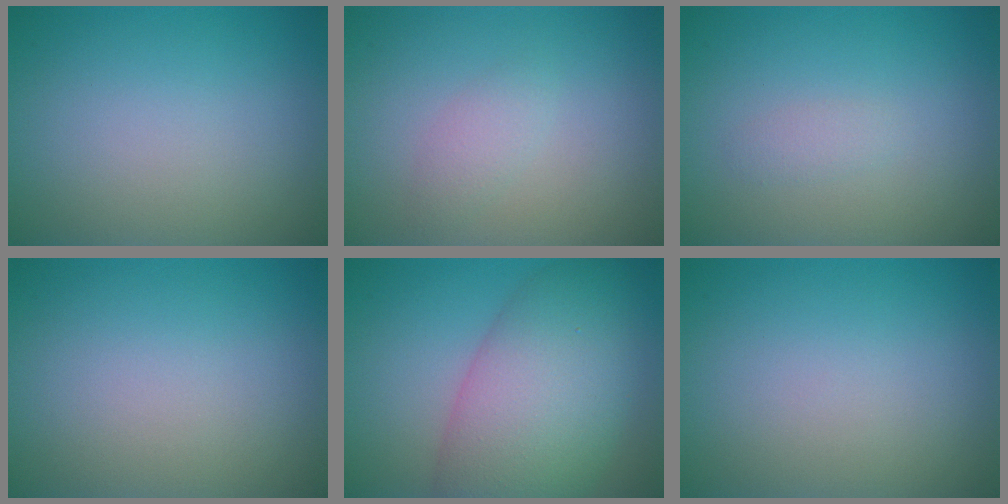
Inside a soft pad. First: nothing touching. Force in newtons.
{"total": 1.4, "press": 1.4, "slide": 0.1}
{"total": 0.8, "press": 0.8, "slide": 0.1}
{"total": 0.0}
{"total": 9.7, "press": 9.7, "slide": 0.4}
{"total": 0.0}